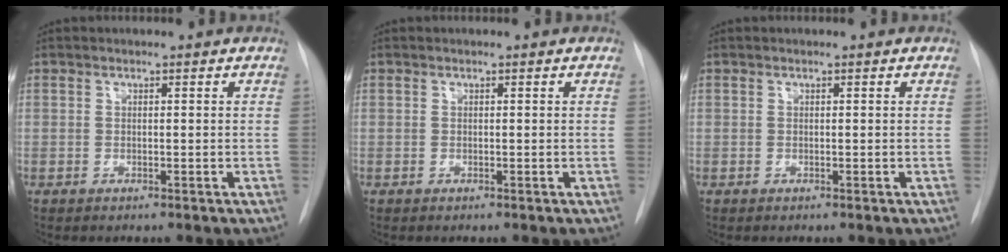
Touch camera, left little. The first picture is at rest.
{"total": 0.0}
{"total": 0.0}